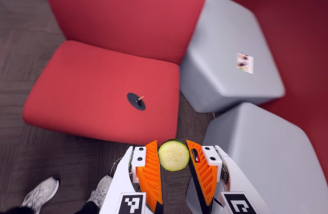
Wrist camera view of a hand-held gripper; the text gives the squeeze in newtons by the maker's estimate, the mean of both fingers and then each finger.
{"total": 8.5, "left": 8.7, "right": 8.3}